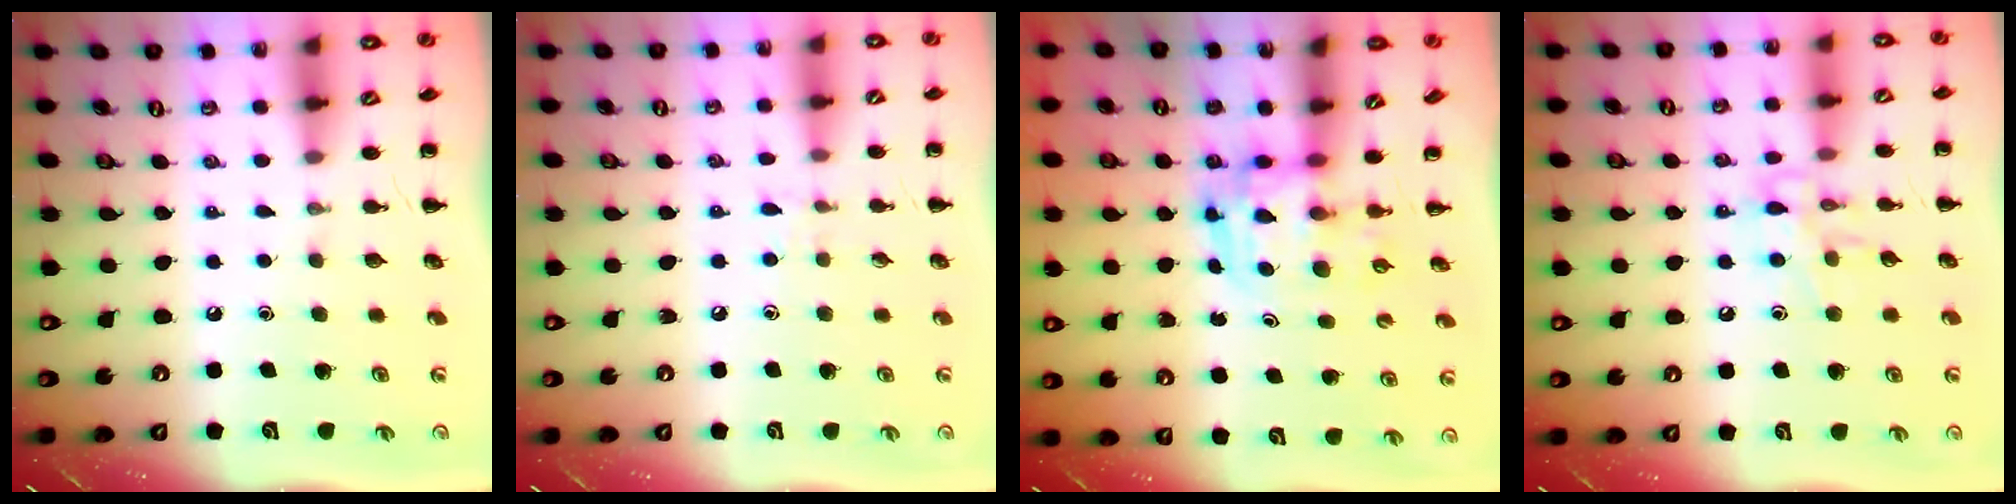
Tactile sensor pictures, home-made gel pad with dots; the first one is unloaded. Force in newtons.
{"total": 5.7, "press": 5.2, "slide": 2.3}
{"total": 3.4, "press": 3.3, "slide": 0.6}
{"total": 9.4, "press": 9.4, "slide": 0.3}